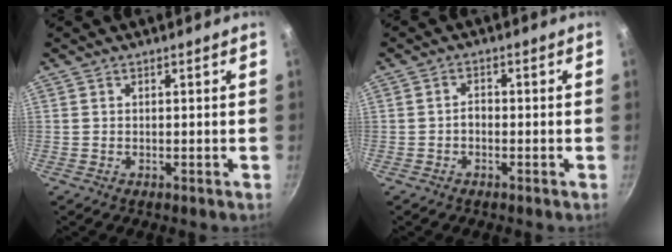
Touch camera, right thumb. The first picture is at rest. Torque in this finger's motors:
{"motor_torque": [0.35, 0.10, 0.24, 0.12, 0.04]}